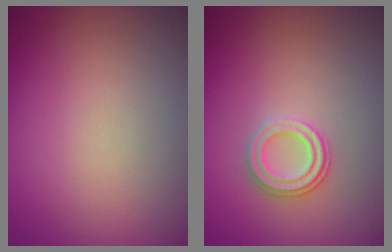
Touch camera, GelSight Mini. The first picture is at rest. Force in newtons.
{"total": 2.3, "press": 2.1, "slide": 1.0}